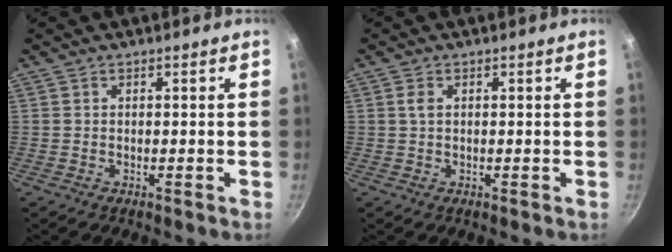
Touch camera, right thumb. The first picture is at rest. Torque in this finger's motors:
{"motor_torque": [-0.01, 0.35, 0.41, 0.11, 0.07]}